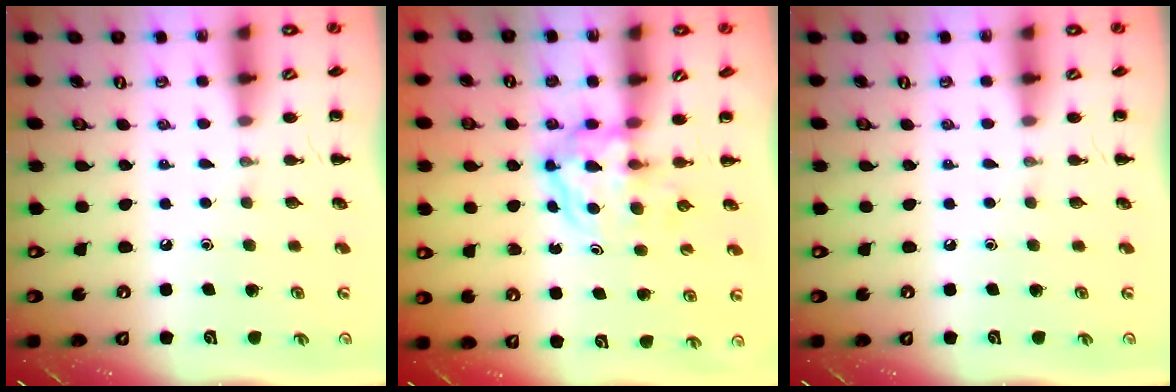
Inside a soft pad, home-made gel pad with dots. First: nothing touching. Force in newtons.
{"total": 3.9, "press": 3.9, "slide": 0.5}
{"total": 0.0}